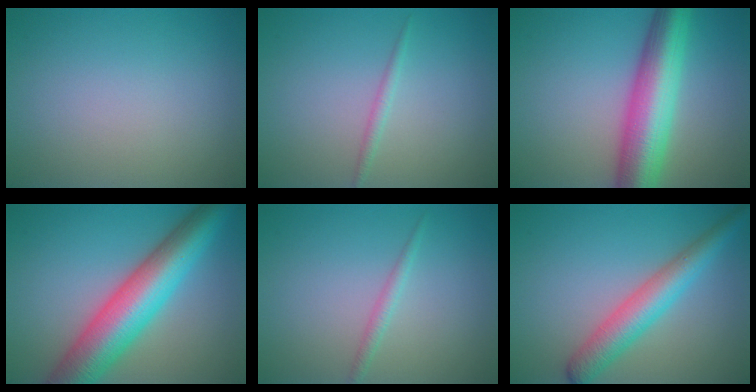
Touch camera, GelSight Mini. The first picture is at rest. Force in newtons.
{"total": 1.0, "press": 1.0, "slide": 0.1}
{"total": 8.9, "press": 8.9, "slide": 0.3}
{"total": 10.1, "press": 10.1, "slide": 0.2}
{"total": 1.2, "press": 1.2, "slide": 0.0}
{"total": 4.8, "press": 4.8, "slide": 0.1}